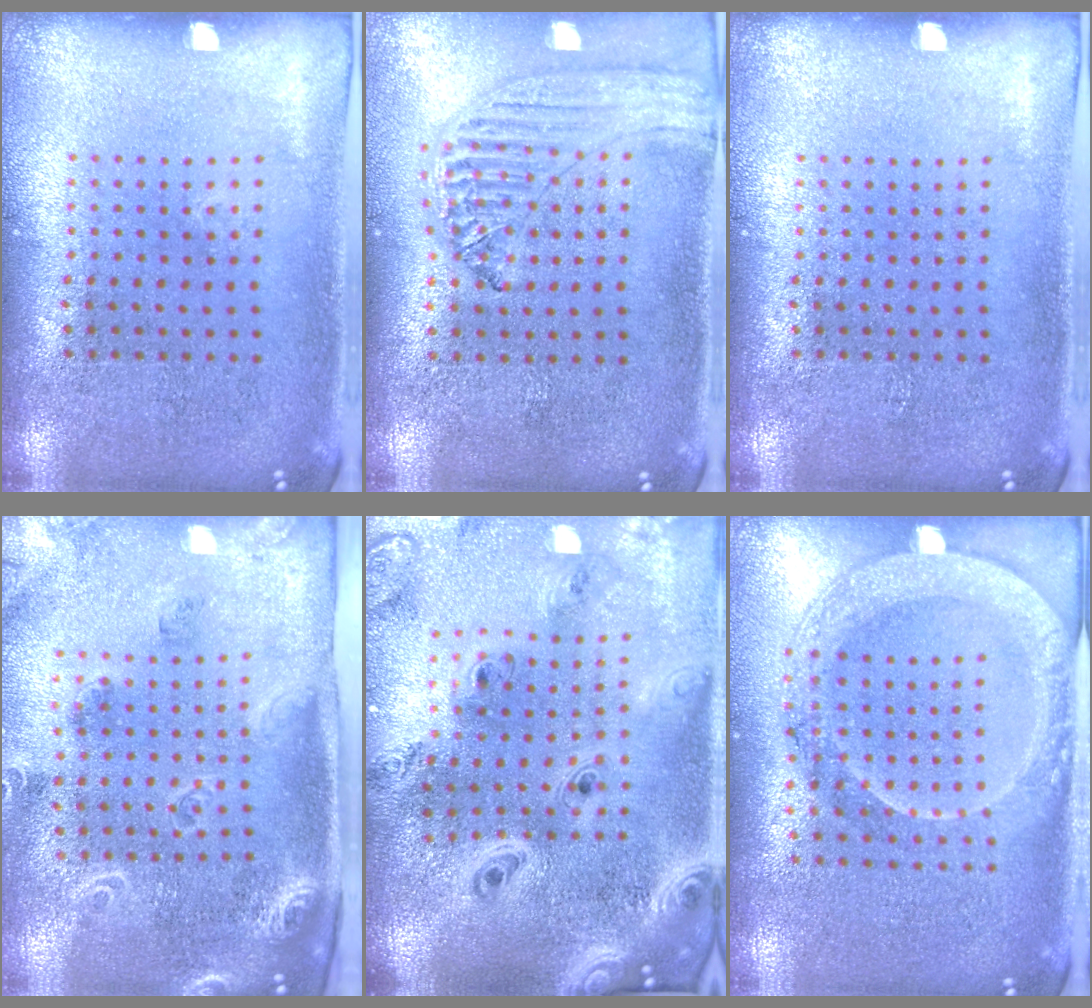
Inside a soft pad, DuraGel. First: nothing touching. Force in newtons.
{"total": 1.2, "press": 1.2, "slide": 0.1}
{"total": 0.0}
{"total": 1.7, "press": 1.7, "slide": 0.3}
{"total": 3.4, "press": 2.8, "slide": 2.0}
{"total": 1.9, "press": 1.8, "slide": 0.6}